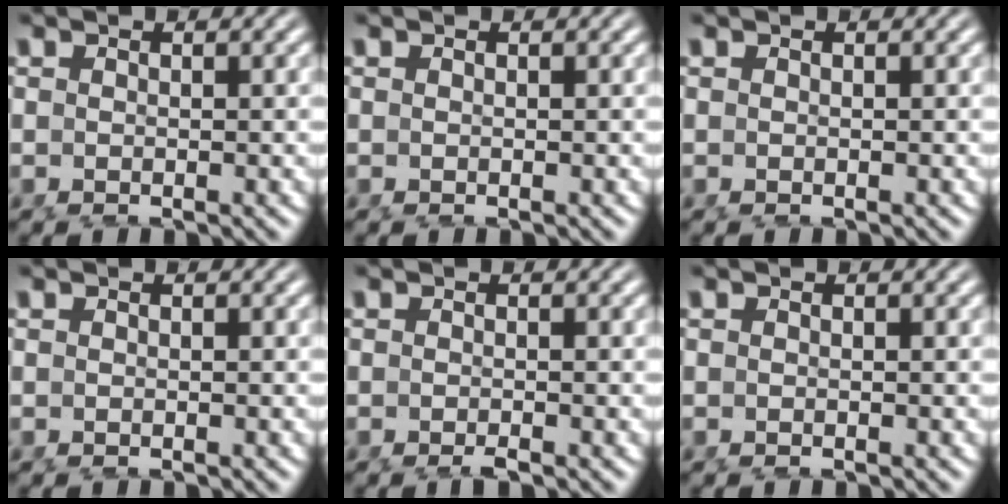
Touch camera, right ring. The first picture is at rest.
{"total": 0.0}
{"total": 0.0}
{"total": 0.0}
{"total": 0.8, "force": [-0.7, -0.2, 0.4], "torque": [-0.003, 0.001, -0.012]}
{"total": 0.0}